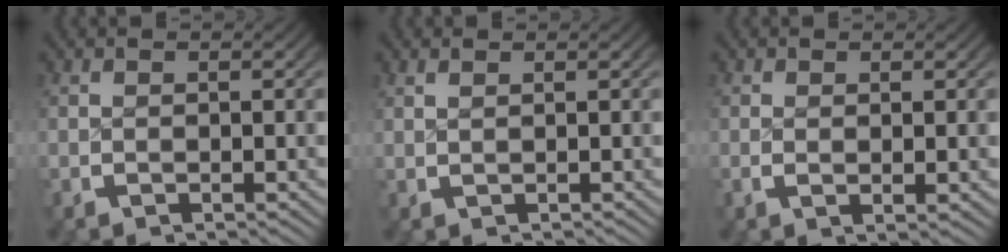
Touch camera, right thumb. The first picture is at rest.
{"total": 0.6, "force": [0.5, -0.2, 0.3], "torque": [-0.005, 0.001, 0.016]}
{"total": 0.9, "force": [0.2, 0.2, 0.8], "torque": [-0.017, -0.009, 0.010]}